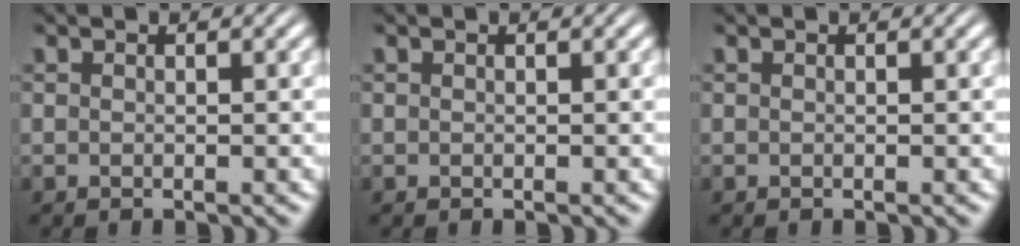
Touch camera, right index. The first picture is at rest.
{"total": 0.0}
{"total": 0.0}